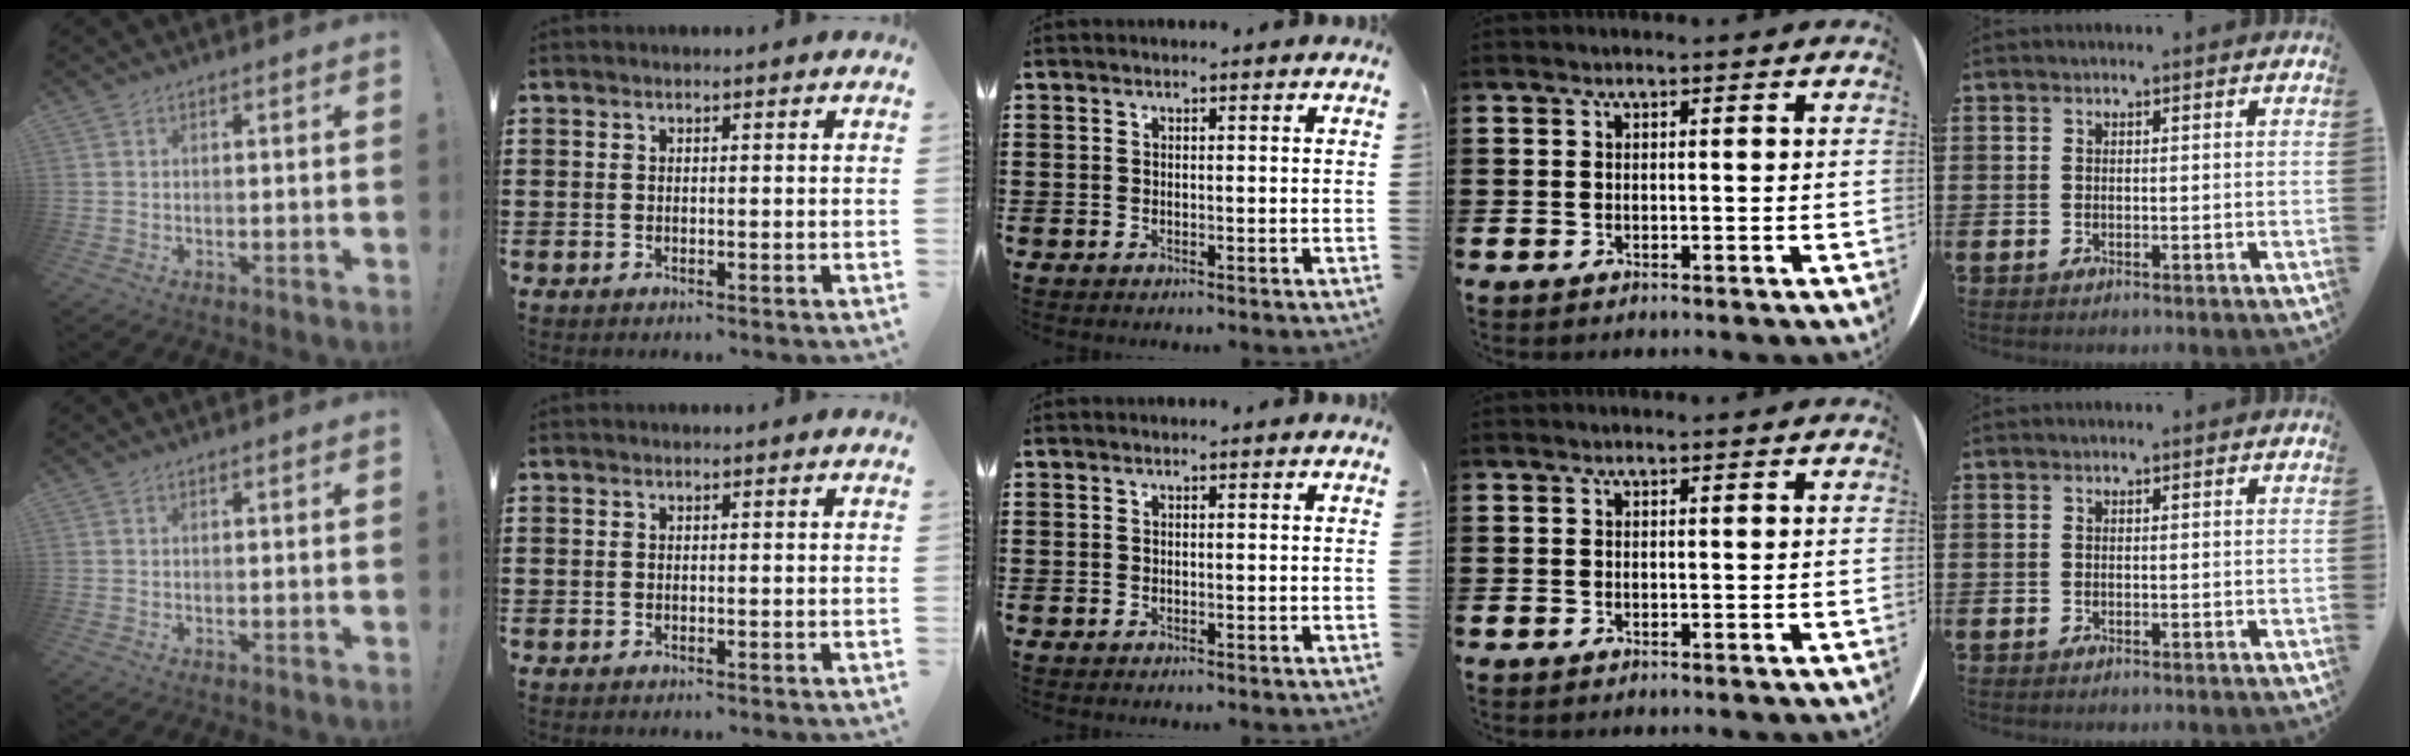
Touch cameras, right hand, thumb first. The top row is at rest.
{}